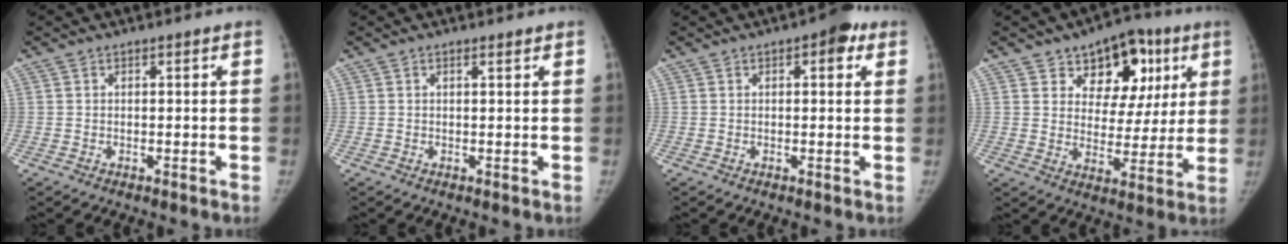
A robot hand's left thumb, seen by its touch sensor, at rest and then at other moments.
{"total": 0.8, "force": [0.6, 0.2, 0.5], "torque": [-0.009, -0.003, 0.012]}
{"total": 4.5, "force": [2.0, 2.0, 3.5], "torque": [-0.030, 0.000, 0.017]}
{"total": 14.4, "force": [6.9, 9.7, 8.0], "torque": [-0.050, -0.019, 0.102]}